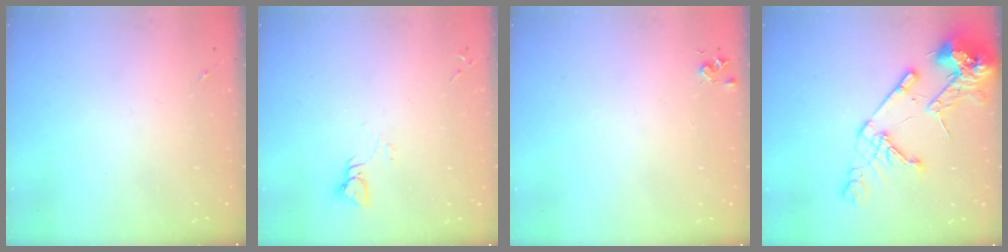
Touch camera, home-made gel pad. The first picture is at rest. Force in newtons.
{"total": 3.8, "press": 3.8, "slide": 0.5}
{"total": 4.4, "press": 4.4, "slide": 0.5}
{"total": 19.4, "press": 19.2, "slide": 2.7}